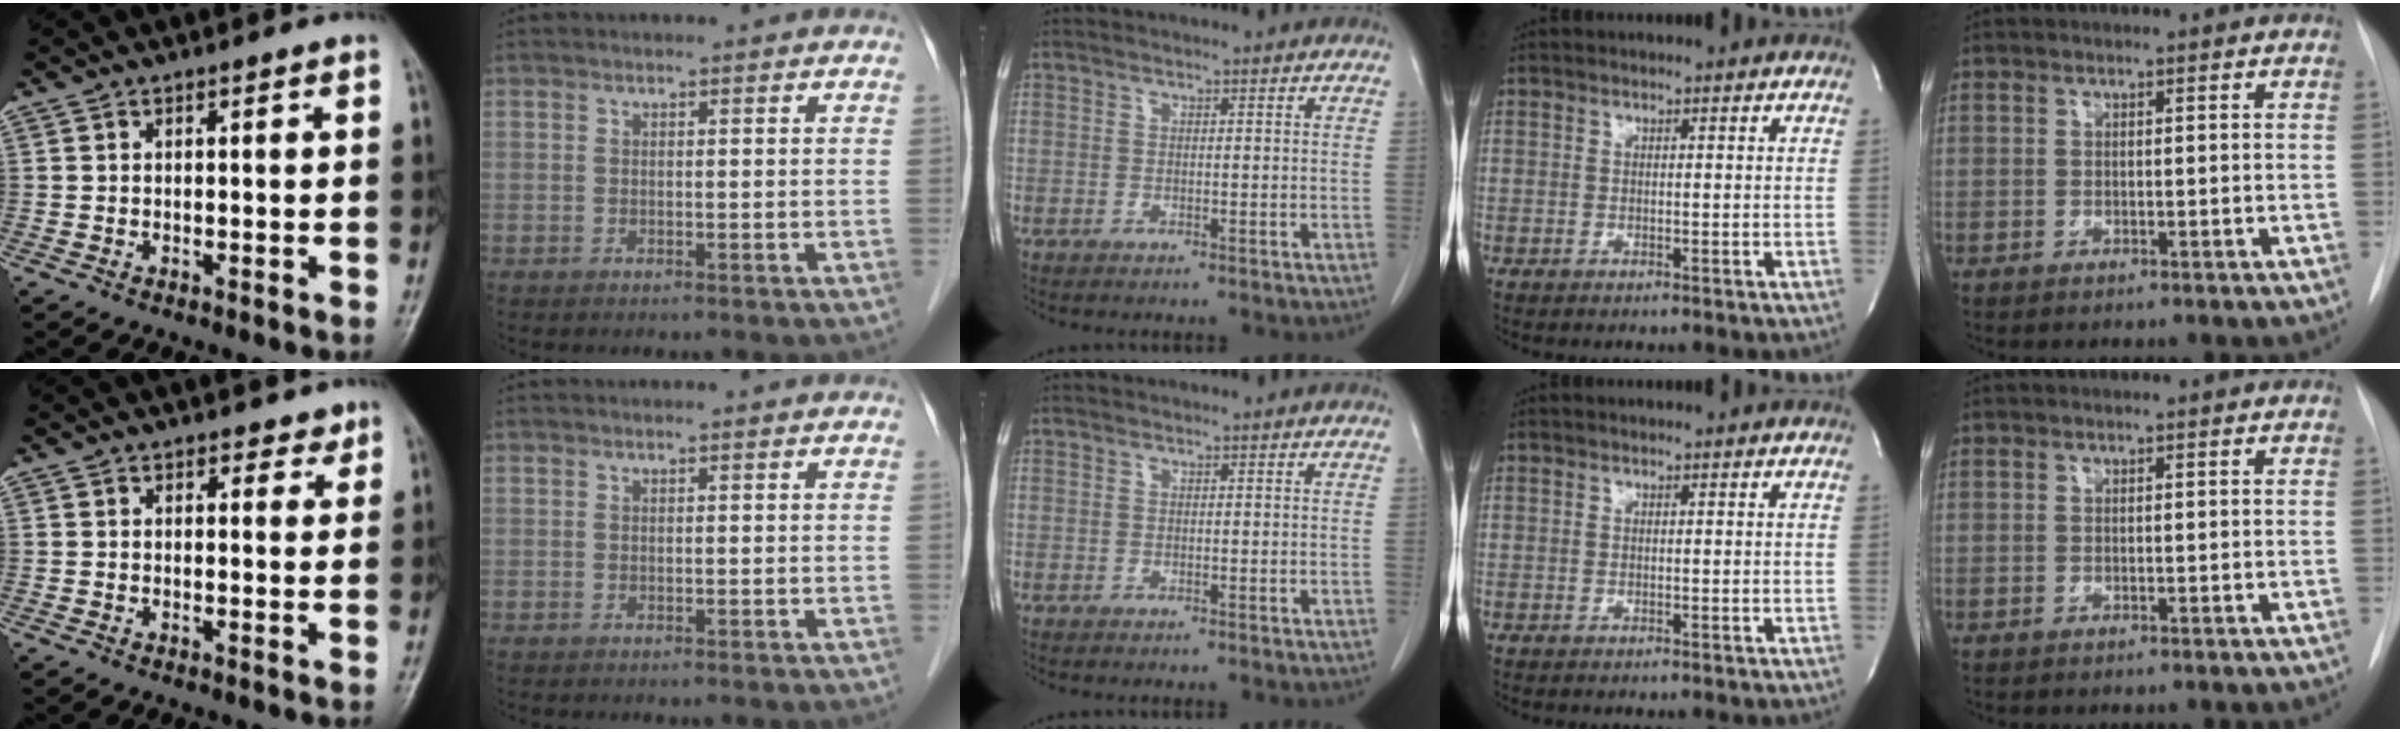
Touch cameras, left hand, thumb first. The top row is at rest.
{"thumb": {"total": 2.2, "force": [1.5, 1.4, 0.6], "torque": [0.012, -0.007, 0.016]}}